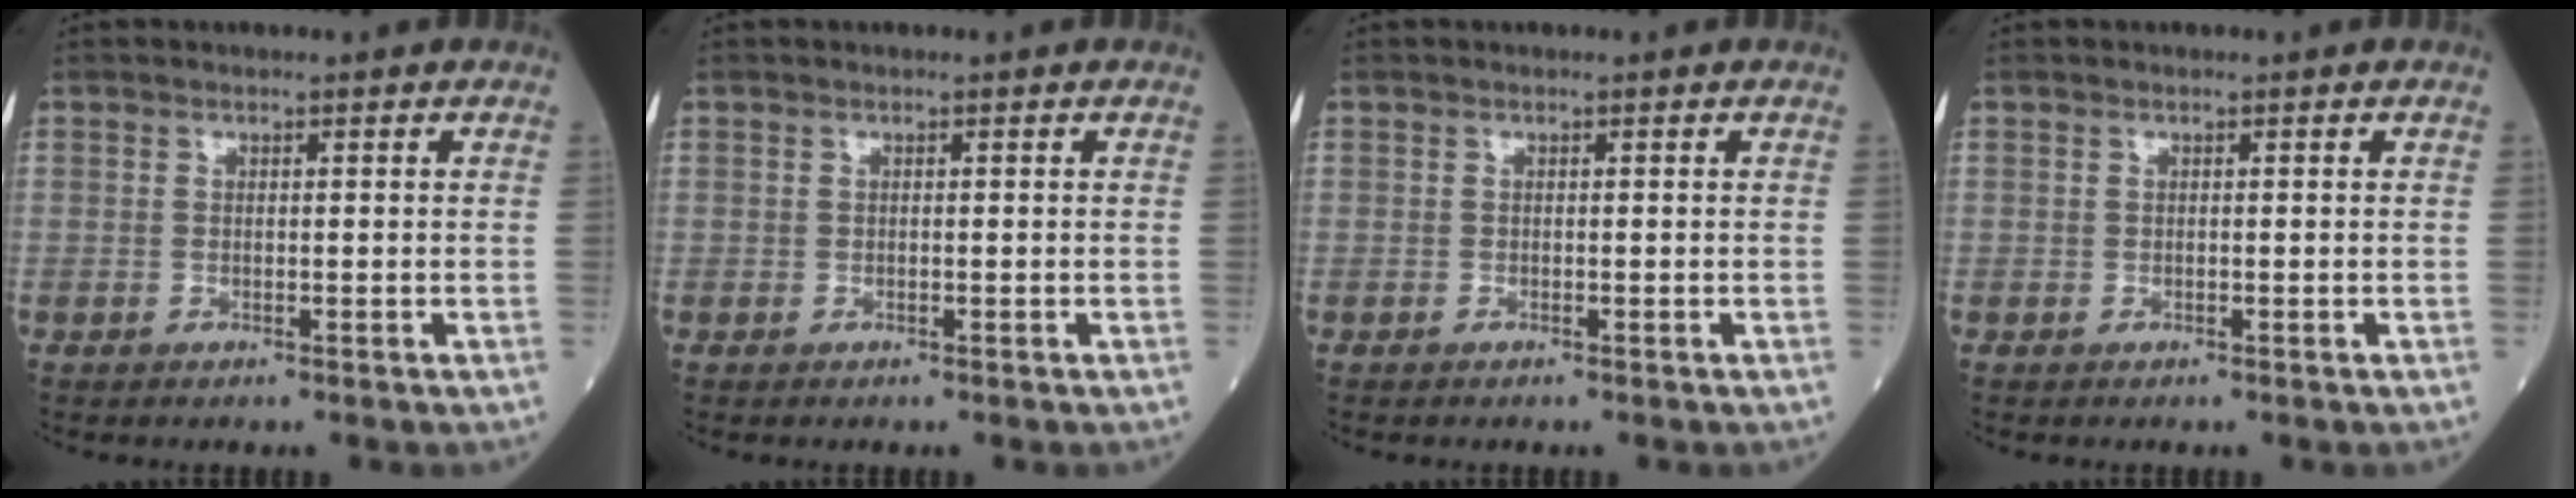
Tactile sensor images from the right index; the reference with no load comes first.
{"total": 0.0}
{"total": 0.0}
{"total": 0.0}